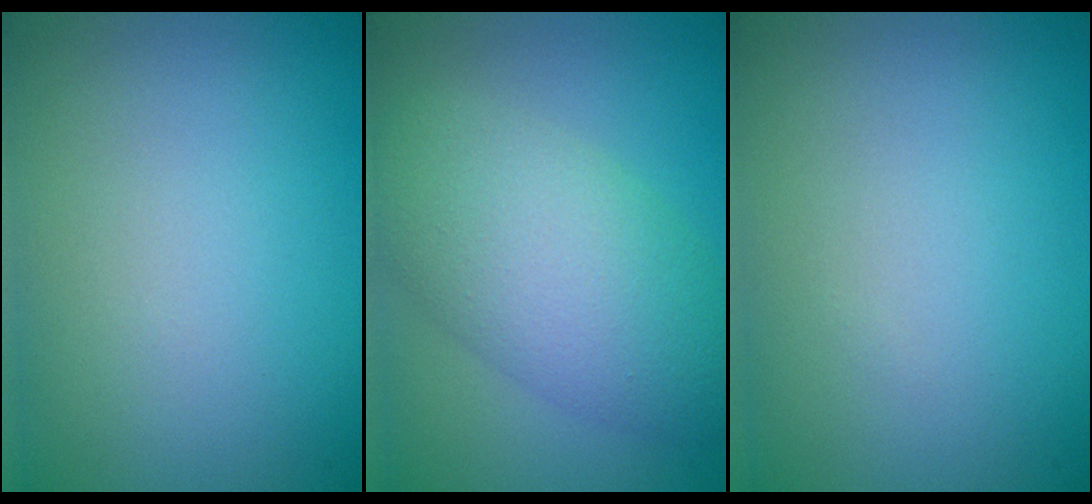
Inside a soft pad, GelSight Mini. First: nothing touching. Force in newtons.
{"total": 7.2, "press": 7.2, "slide": 0.2}
{"total": 0.0}